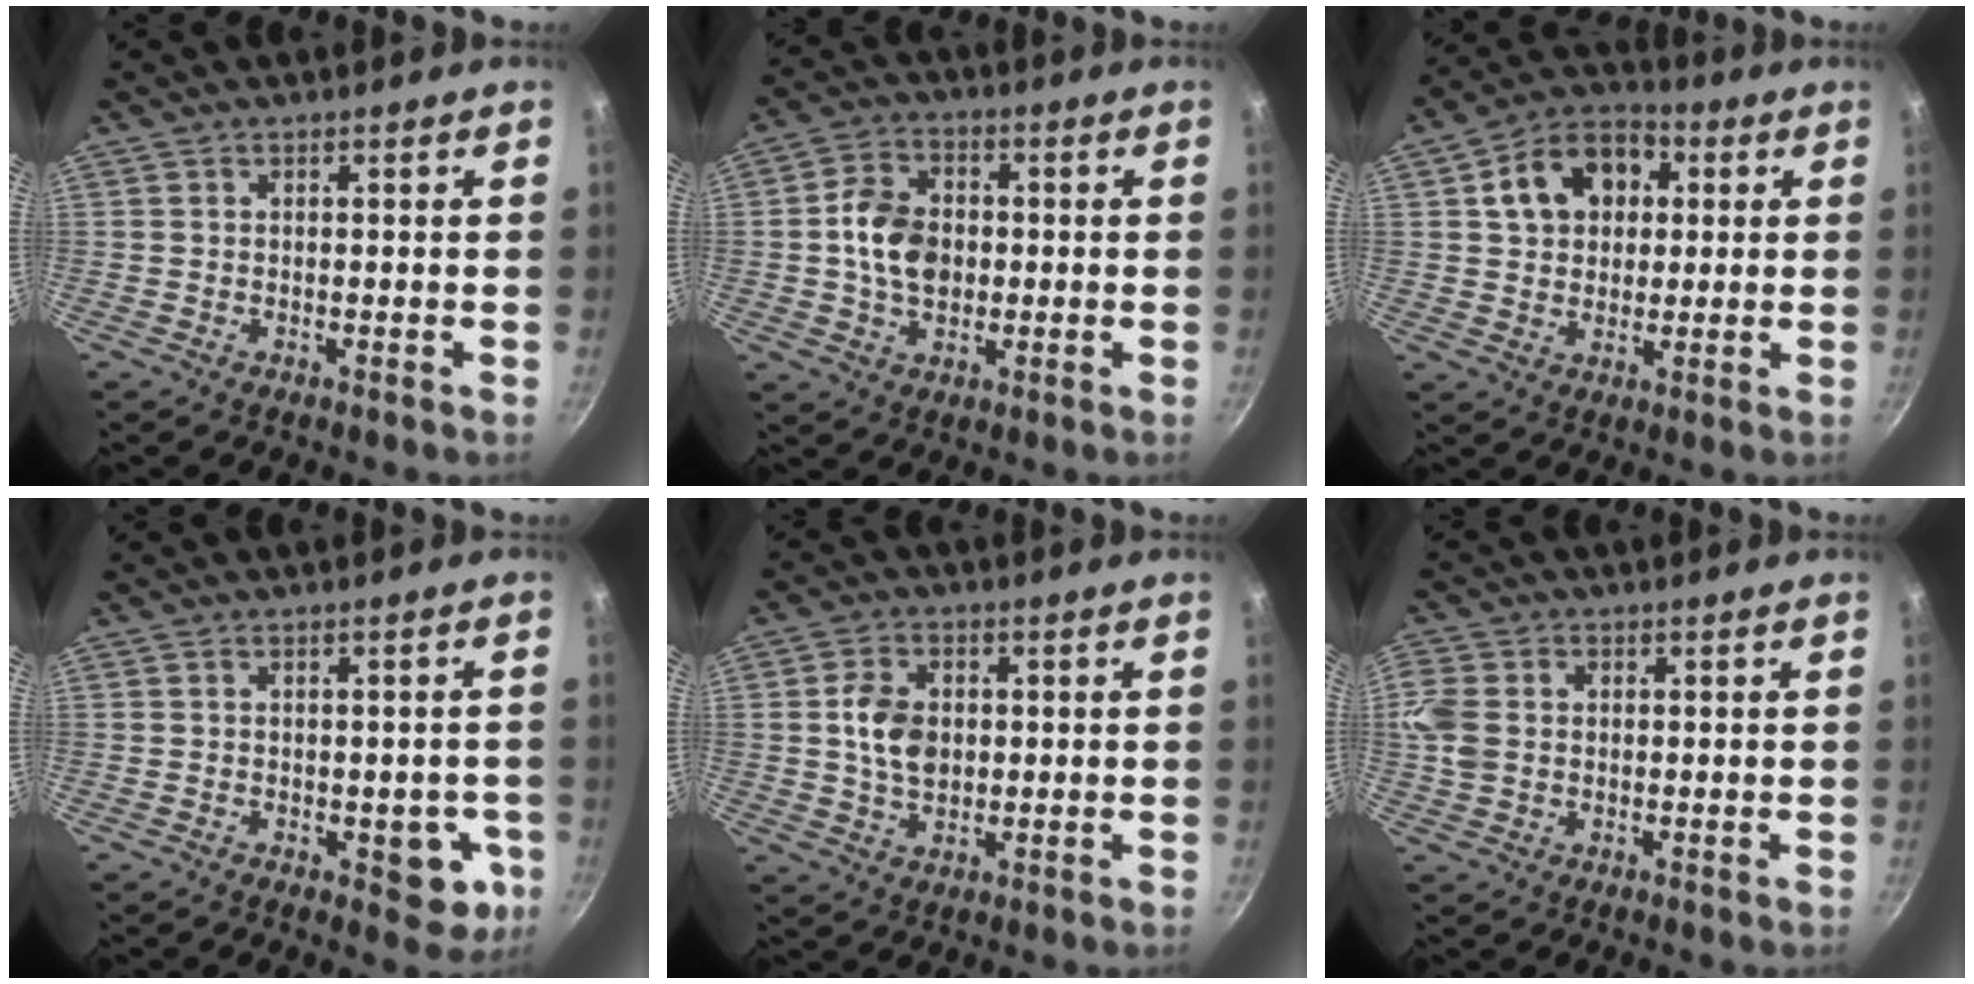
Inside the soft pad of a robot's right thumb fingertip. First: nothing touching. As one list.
[{"total": 10.0, "force": [-0.1, 7.4, 6.8], "torque": [-0.100, 0.014, -0.009]}, {"total": 12.7, "force": [3.1, 9.7, 7.6], "torque": [-0.097, 0.022, 0.038]}, {"total": 7.2, "force": [-2.0, 3.9, 5.7], "torque": [-0.032, 0.003, -0.021]}, {"total": 7.6, "force": [0.6, 5.4, 5.4], "torque": [-0.085, 0.003, 0.009]}, {"total": 6.5, "force": [0.4, 5.1, 4.0], "torque": [-0.082, 0.004, -0.001]}]